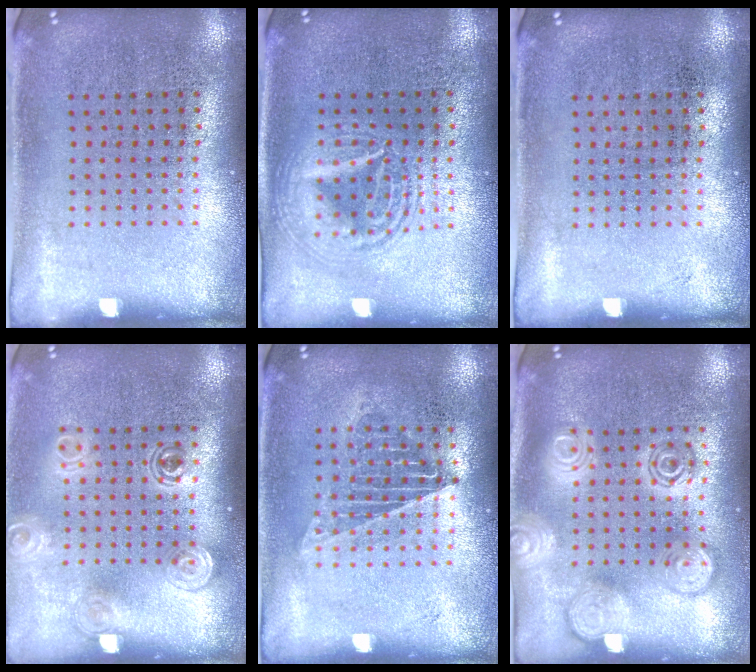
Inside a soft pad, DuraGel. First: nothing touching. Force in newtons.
{"total": 2.8, "press": 2.8, "slide": 0.4}
{"total": 0.0}
{"total": 1.6, "press": 1.3, "slide": 0.9}
{"total": 1.2, "press": 1.1, "slide": 0.4}
{"total": 2.9, "press": 2.8, "slide": 0.4}